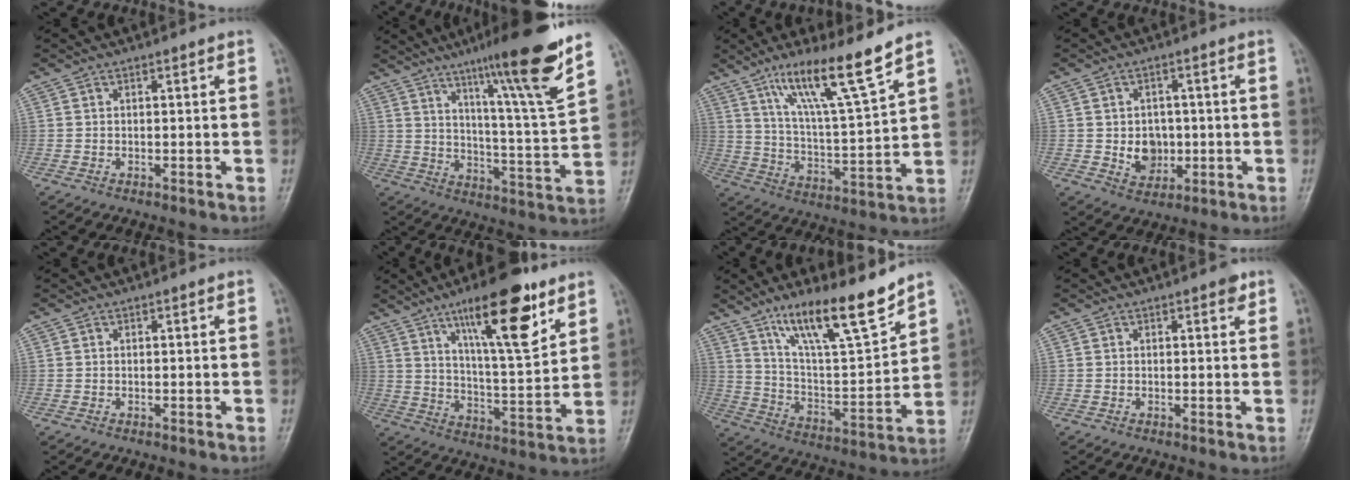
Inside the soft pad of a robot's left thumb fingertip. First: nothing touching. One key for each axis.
{"total": 18.7, "fx": 12.5, "fy": 0.5, "fz": 13.9, "tx": -0.193, "ty": -0.068, "tz": 0.192}
{"total": 13.9, "fx": 9.6, "fy": 0.8, "fz": 10.1, "tx": -0.175, "ty": -0.058, "tz": 0.177}
{"total": 6.3, "fx": -0.4, "fy": 5.2, "fz": 3.5, "tx": -0.024, "ty": 0.002, "tz": 0.001}
{"total": 0.0}
{"total": 17.8, "fx": 10.2, "fy": 4.8, "fz": 13.8, "tx": -0.194, "ty": -0.053, "tz": 0.170}
{"total": 16.9, "fx": 12.1, "fy": 3.3, "fz": 11.3, "tx": -0.169, "ty": -0.073, "tz": 0.221}
{"total": 1.5, "fx": 0.9, "fy": 0.7, "fz": 1.0, "tx": -0.007, "ty": -0.002, "tz": 0.008}